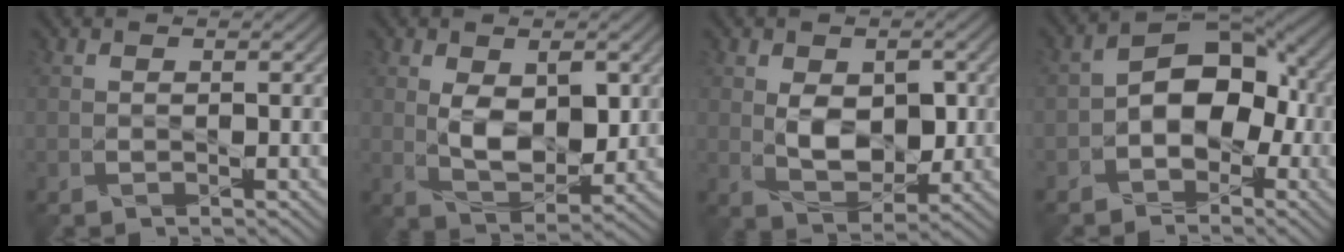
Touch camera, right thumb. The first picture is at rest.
{"total": 6.9, "force": [0.8, 4.0, 5.5], "torque": [-0.108, -0.011, 0.022]}
{"total": 6.6, "force": [0.3, 4.2, 5.1], "torque": [-0.091, -0.008, 0.011]}
{"total": 8.6, "force": [-1.7, 6.0, 6.0], "torque": [-0.089, 0.007, -0.043]}